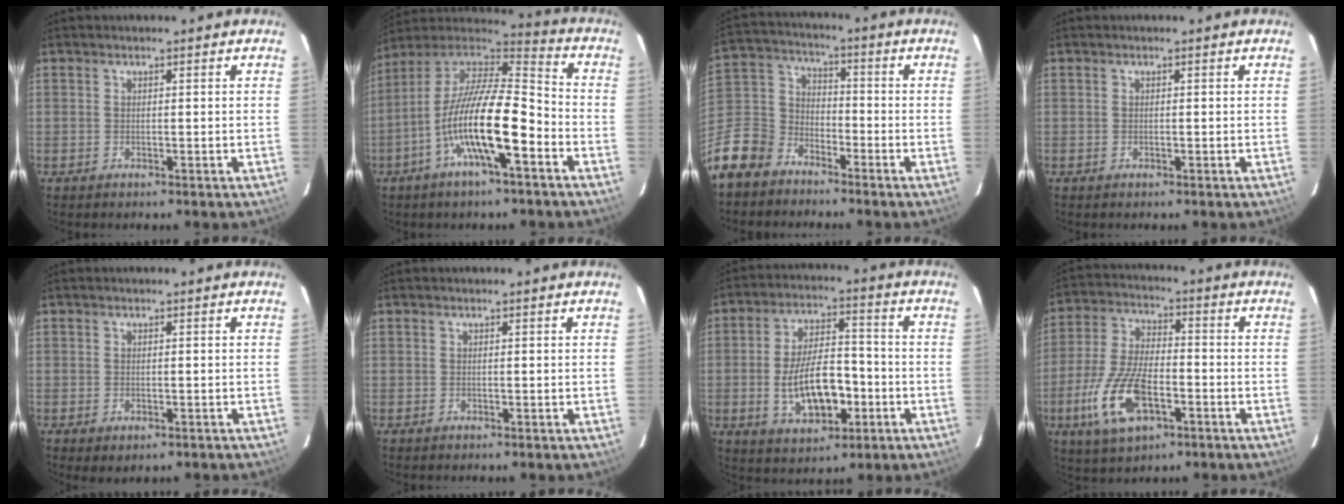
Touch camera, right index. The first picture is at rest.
{"total": 17.9, "force": [-7.2, 4.5, 15.8], "torque": [-0.293, -0.016, -0.143]}
{"total": 13.9, "force": [-9.3, 9.2, 4.6], "torque": [-0.137, 0.033, -0.181]}
{"total": 0.0}
{"total": 2.5, "force": [-1.2, 1.5, 1.7], "torque": [-0.029, -0.009, -0.014]}
{"total": 0.0}
{"total": 12.9, "force": [-3.3, 6.3, 10.7], "torque": [-0.204, 0.007, -0.040]}
{"total": 14.6, "force": [-5.7, 6.5, 11.7], "torque": [-0.255, -0.012, -0.103]}